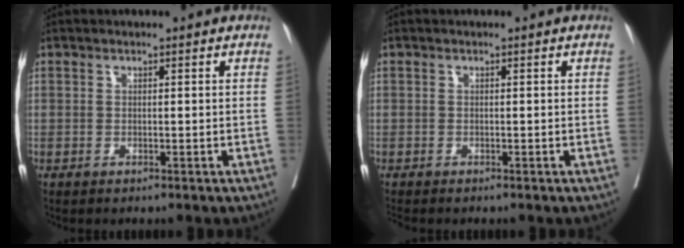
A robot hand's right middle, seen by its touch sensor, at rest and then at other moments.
{"total": 1.9, "force": [-1.7, 0.3, 0.7], "torque": [-0.011, -0.004, -0.024]}